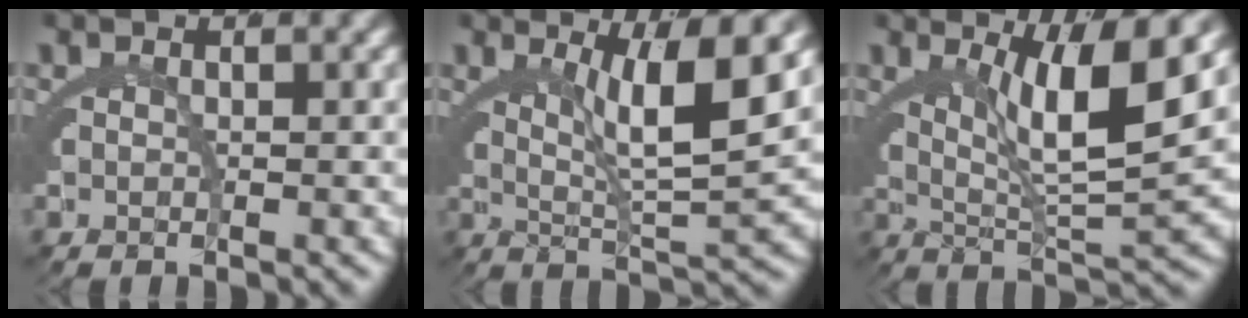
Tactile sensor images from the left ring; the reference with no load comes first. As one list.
[{"total": 6.7, "force": [2.8, 0.8, 6.0], "torque": [-0.099, -0.003, 0.051]}, {"total": 7.8, "force": [2.8, 1.8, 7.1], "torque": [-0.114, -0.004, 0.048]}]